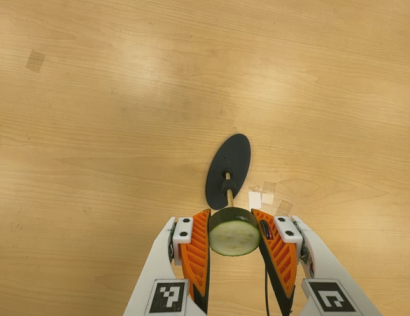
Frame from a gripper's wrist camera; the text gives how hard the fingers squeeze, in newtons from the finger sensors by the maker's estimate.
{"total": 9.9, "left": 9.4, "right": 10.4}